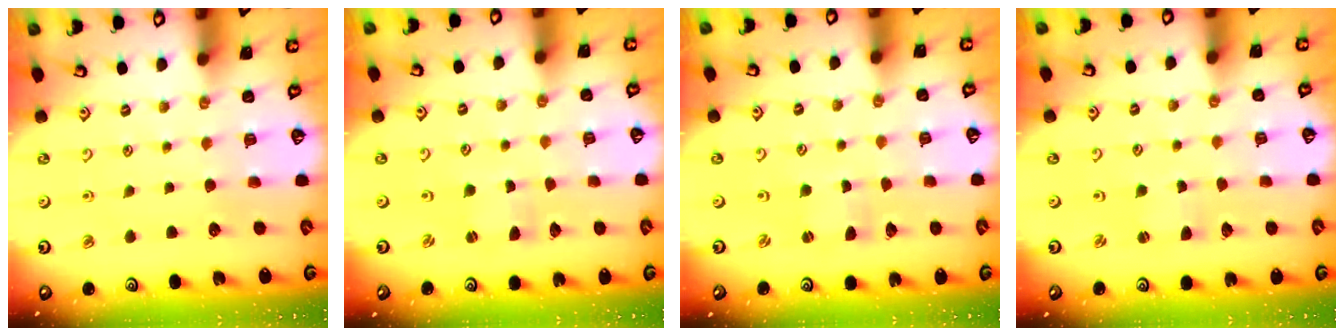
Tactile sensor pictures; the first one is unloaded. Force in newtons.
{"total": 1.0, "press": 0.9, "slide": 0.2}
{"total": 1.0, "press": 0.9, "slide": 0.2}
{"total": 1.7, "press": 1.7, "slide": 0.4}